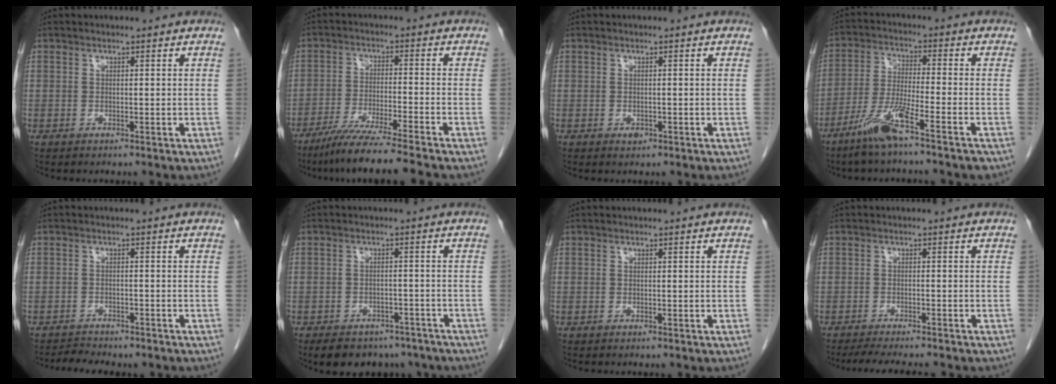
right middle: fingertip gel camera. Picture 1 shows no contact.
{"total": 10.0, "force": [-8.3, -1.5, 5.4], "torque": [-0.084, -0.037, -0.140]}
{"total": 0.8, "force": [-0.4, 0.5, 0.4], "torque": [-0.007, 0.000, -0.003]}
{"total": 8.2, "force": [-5.5, -0.4, 6.1], "torque": [-0.129, -0.017, -0.111]}
{"total": 3.2, "force": [-3.1, 0.6, 0.8], "torque": [-0.016, -0.009, -0.046]}
{"total": 10.9, "force": [-8.2, 6.4, 3.1], "torque": [-0.038, 0.008, -0.097]}
{"total": 0.0}
{"total": 8.0, "force": [-7.0, 0.9, 3.8], "torque": [-0.055, -0.014, -0.103]}